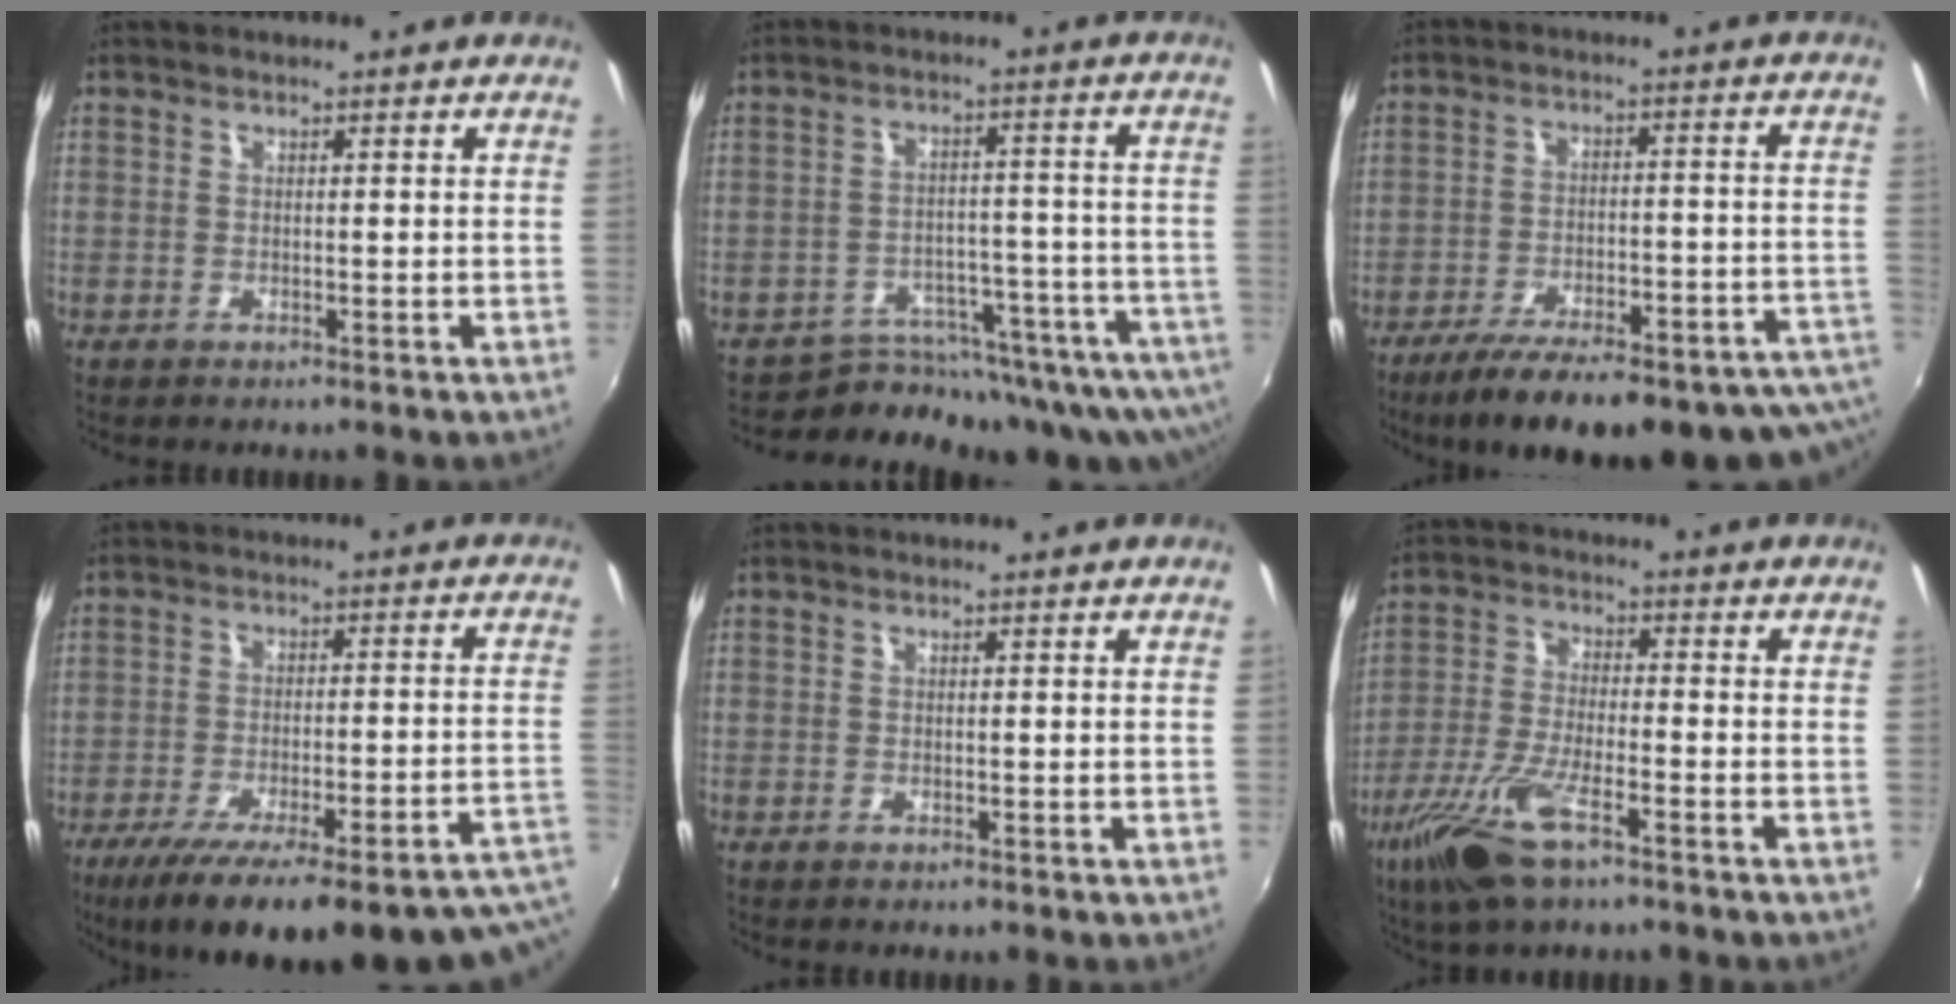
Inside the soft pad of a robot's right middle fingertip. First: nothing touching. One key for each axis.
{"total": 14.5, "fx": -12.5, "fy": 4.9, "fz": 5.5, "tx": -0.082, "ty": -0.013, "tz": -0.167}
{"total": 25.8, "fx": -20.7, "fy": 6.8, "fz": 13.9, "tx": -0.198, "ty": -0.033, "tz": -0.271}
{"total": 28.3, "fx": -21.1, "fy": 6.5, "fz": 17.7, "tx": -0.239, "ty": -0.038, "tz": -0.279}
{"total": 0.0}
{"total": 12.2, "fx": -7.2, "fy": 3.4, "fz": 9.2, "tx": -0.205, "ty": -0.025, "tz": -0.141}